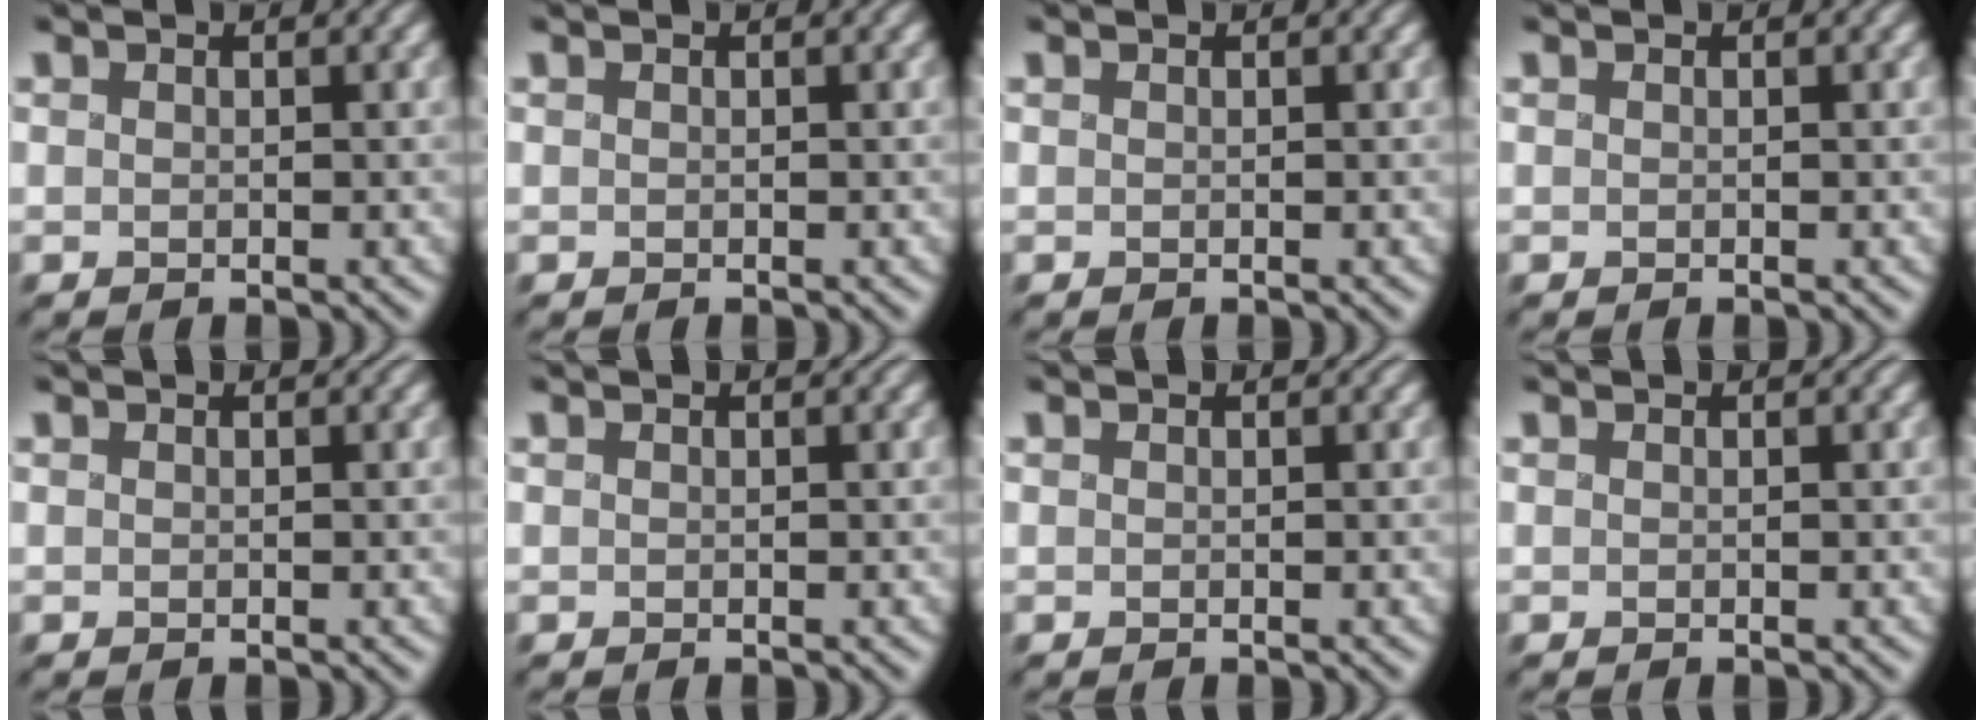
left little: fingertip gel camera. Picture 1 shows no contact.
{"total": 0.0}
{"total": 0.0}
{"total": 0.0}
{"total": 0.0}
{"total": 0.0}
{"total": 0.0}
{"total": 0.0}